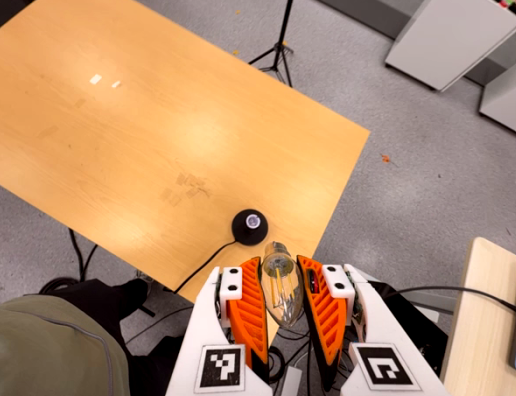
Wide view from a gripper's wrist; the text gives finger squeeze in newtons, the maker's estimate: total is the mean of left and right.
{"total": 21.7, "left": 24.5, "right": 18.9}